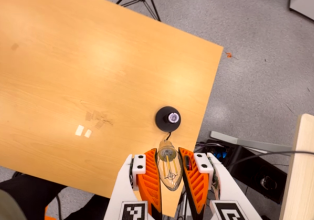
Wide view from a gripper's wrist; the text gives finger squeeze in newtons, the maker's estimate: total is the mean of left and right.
{"total": 21.6, "left": 24.2, "right": 19.0}